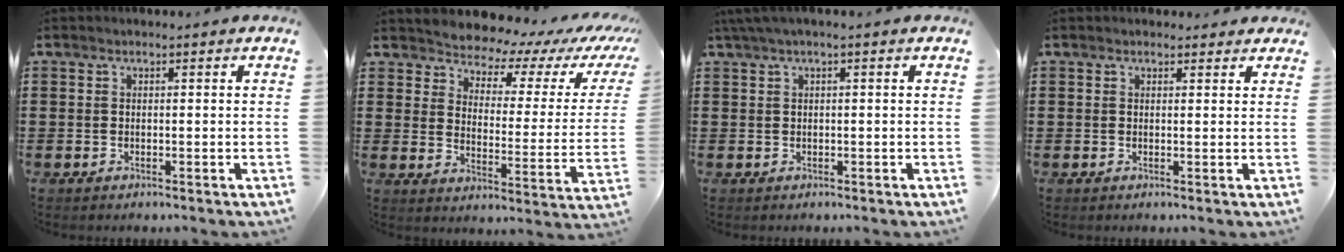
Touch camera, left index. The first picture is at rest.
{"total": 4.0, "force": [3.9, 1.1, 0.4], "torque": [-0.030, -0.041, 0.058]}
{"total": 1.3, "force": [-0.1, 0.1, 1.3], "torque": [-0.020, -0.003, -0.002]}
{"total": 1.1, "force": [0.9, 0.7, 0.0], "torque": [-0.004, 0.006, 0.017]}